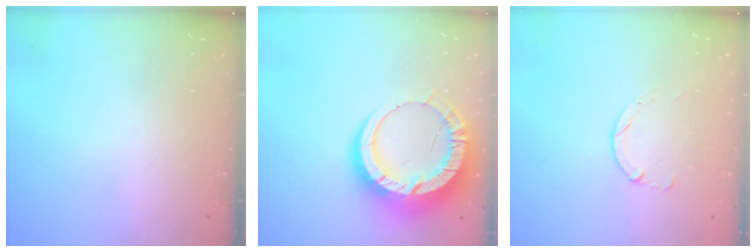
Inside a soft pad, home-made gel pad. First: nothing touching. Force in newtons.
{"total": 16.0, "press": 15.9, "slide": 1.7}
{"total": 1.8, "press": 1.8, "slide": 0.2}